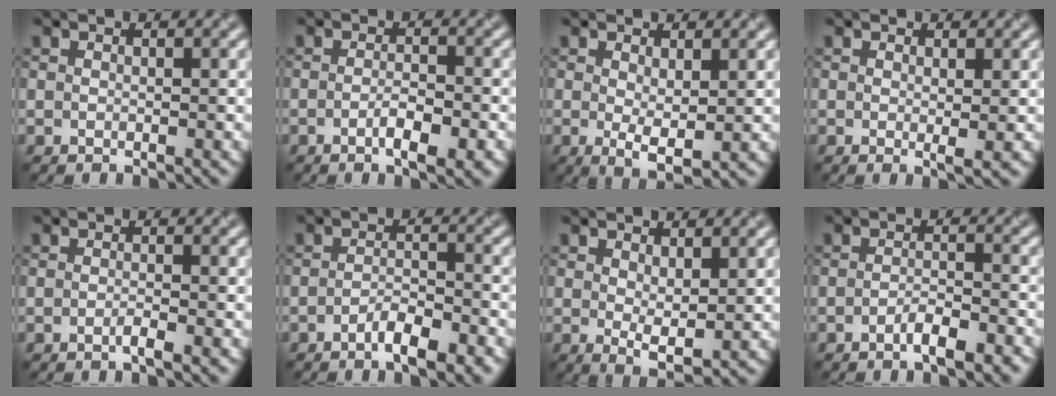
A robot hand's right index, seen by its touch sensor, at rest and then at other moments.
{"total": 3.2, "force": [-1.3, 0.8, 2.8], "torque": [-0.049, -0.002, -0.021]}
{"total": 2.7, "force": [0.3, 0.8, 2.6], "torque": [-0.043, -0.010, 0.009]}
{"total": 1.2, "force": [0.1, 0.1, 1.2], "torque": [-0.018, -0.008, 0.001]}
{"total": 1.4, "force": [-0.6, 0.3, 1.2], "torque": [-0.018, 0.001, -0.014]}
{"total": 3.5, "force": [-2.1, 0.9, 2.6], "torque": [-0.049, 0.004, -0.039]}
{"total": 2.5, "force": [0.7, 0.9, 2.3], "torque": [-0.038, -0.011, 0.016]}
{"total": 2.8, "force": [-1.6, 0.7, 2.2], "torque": [-0.039, 0.004, -0.031]}